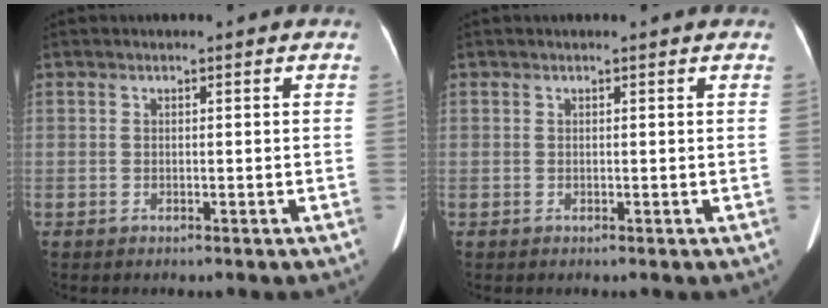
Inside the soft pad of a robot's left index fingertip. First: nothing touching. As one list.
[{"total": 1.1, "force": [1.0, 0.0, 0.4], "torque": [-0.010, 0.007, 0.014]}]